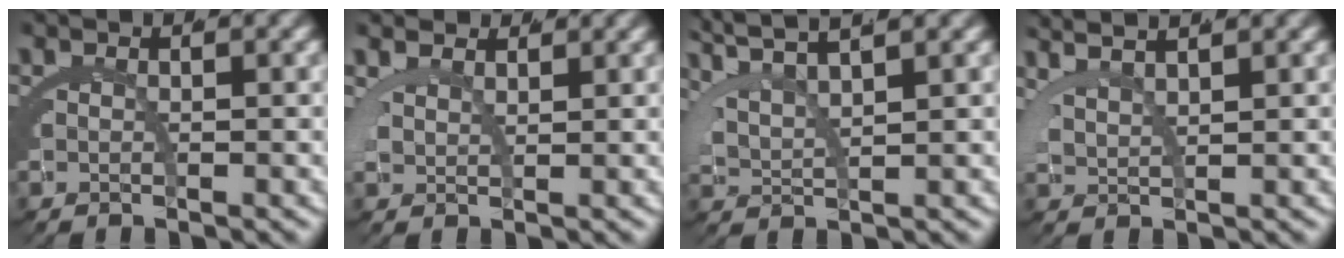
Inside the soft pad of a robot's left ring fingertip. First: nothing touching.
{"total": 2.4, "force": [2.2, 0.8, 0.6], "torque": [-0.018, 0.002, 0.039]}
{"total": 4.2, "force": [3.9, 0.3, 1.5], "torque": [-0.037, 0.010, 0.069]}
{"total": 3.8, "force": [3.6, 0.1, 1.2], "torque": [-0.031, 0.014, 0.061]}